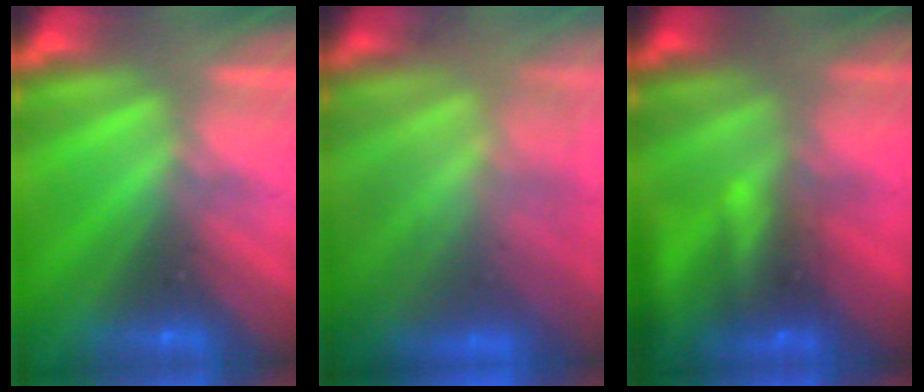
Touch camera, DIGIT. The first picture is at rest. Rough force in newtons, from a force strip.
{"total": 7.8}
{"total": 7.2}